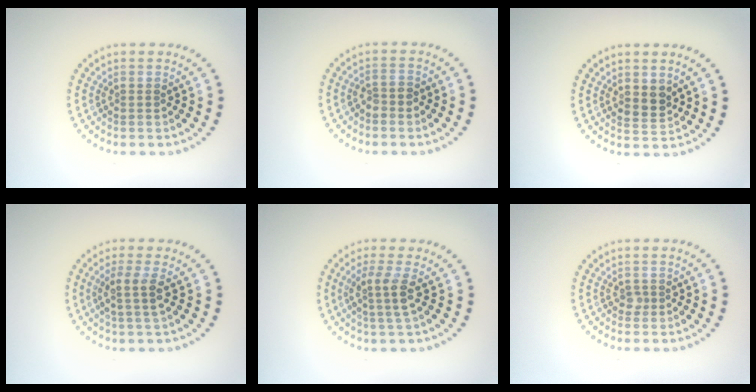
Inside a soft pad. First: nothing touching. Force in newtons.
{"total": 1.4, "press": 1.2, "slide": 0.7}
{"total": 1.9, "press": 1.8, "slide": 0.7}
{"total": 2.3, "press": 1.9, "slide": 1.3}
{"total": 2.5, "press": 2.0, "slide": 1.5}
{"total": 0.7, "press": 0.5, "slide": 0.5}